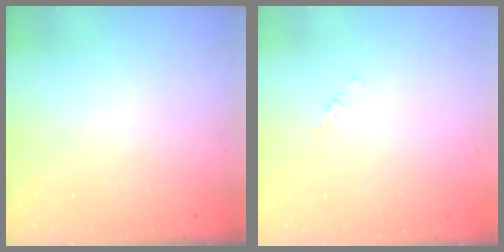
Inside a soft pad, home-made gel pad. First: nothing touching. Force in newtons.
{"total": 1.2, "press": 1.2, "slide": 0.2}